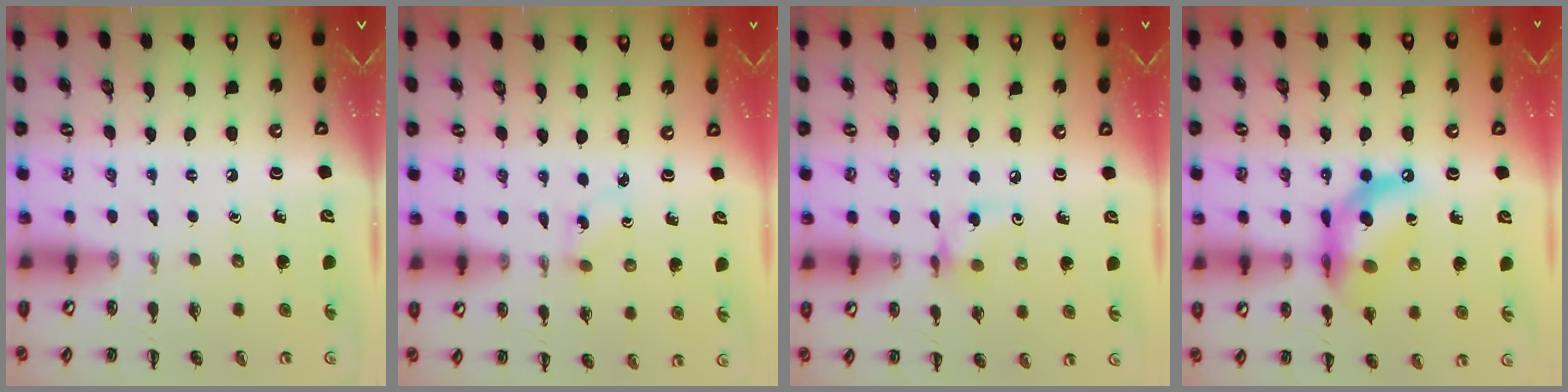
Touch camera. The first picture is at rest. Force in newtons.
{"total": 0.9, "press": 0.7, "slide": 0.5}
{"total": 5.3, "press": 5.2, "slide": 1.1}
{"total": 12.6, "press": 12.1, "slide": 3.4}